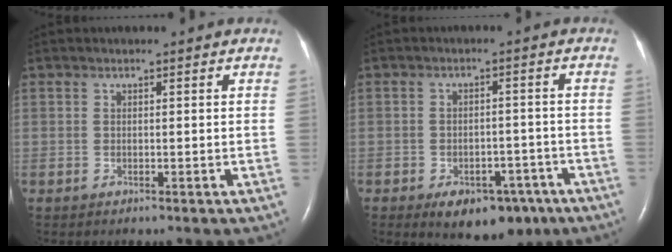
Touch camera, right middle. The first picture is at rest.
{"total": 8.7, "force": [-5.4, 4.8, 4.8], "torque": [-0.057, 0.010, -0.070]}